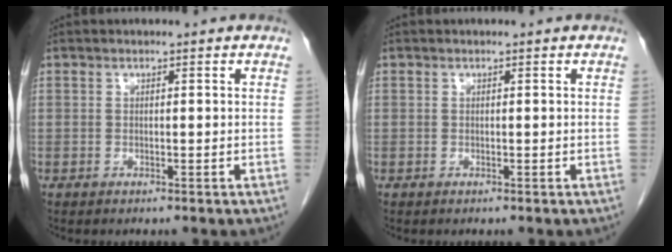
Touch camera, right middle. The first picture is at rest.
{"total": 0.0}